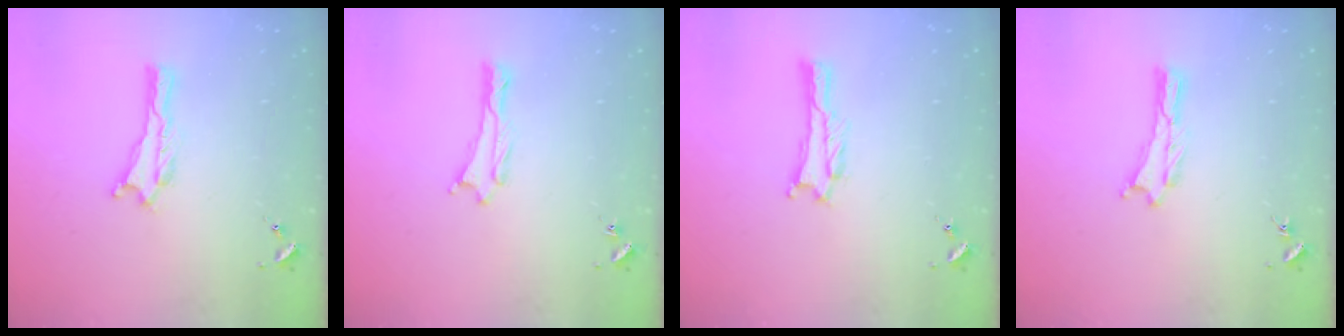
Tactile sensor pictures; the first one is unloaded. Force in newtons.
{"total": 0.0}
{"total": 0.9, "press": 0.9, "slide": 0.1}
{"total": 0.0}